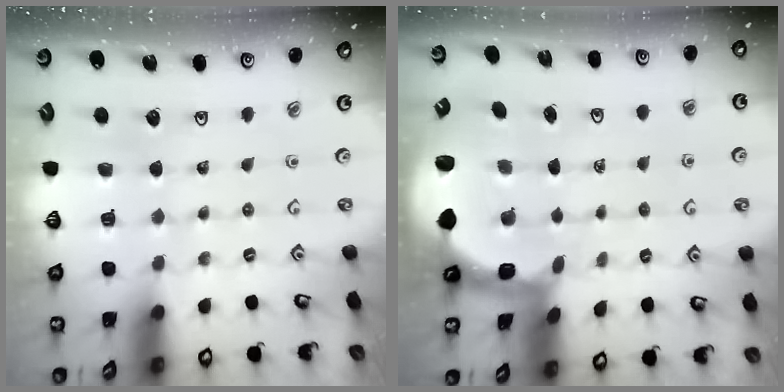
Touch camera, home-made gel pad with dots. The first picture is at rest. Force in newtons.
{"total": 2.2, "press": 2.0, "slide": 0.8}